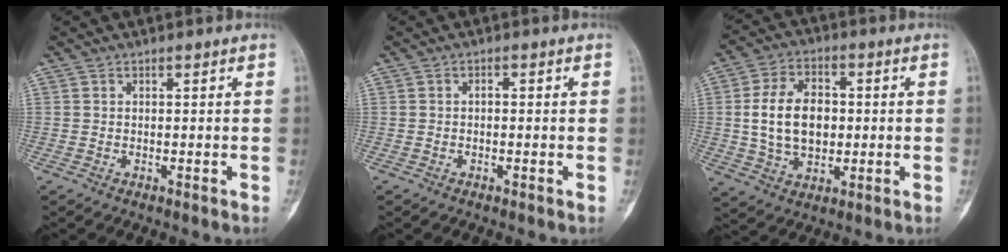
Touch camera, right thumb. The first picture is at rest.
{"total": 1.1, "force": [-0.2, 0.7, 0.8], "torque": [-0.007, 0.005, -0.007]}
{"total": 12.5, "force": [0.5, 8.5, 9.2], "torque": [-0.145, 0.008, 0.011]}